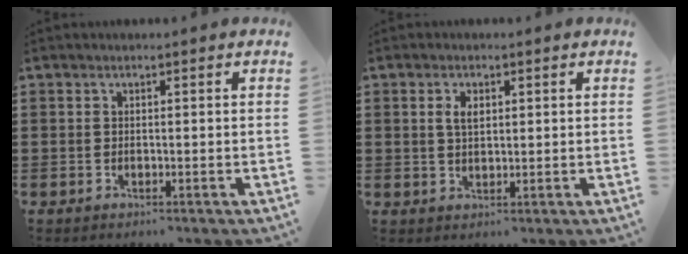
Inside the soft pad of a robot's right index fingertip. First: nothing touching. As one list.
[{"total": 2.6, "force": [0.8, 1.2, 2.1], "torque": [-0.044, 0.007, 0.013]}]